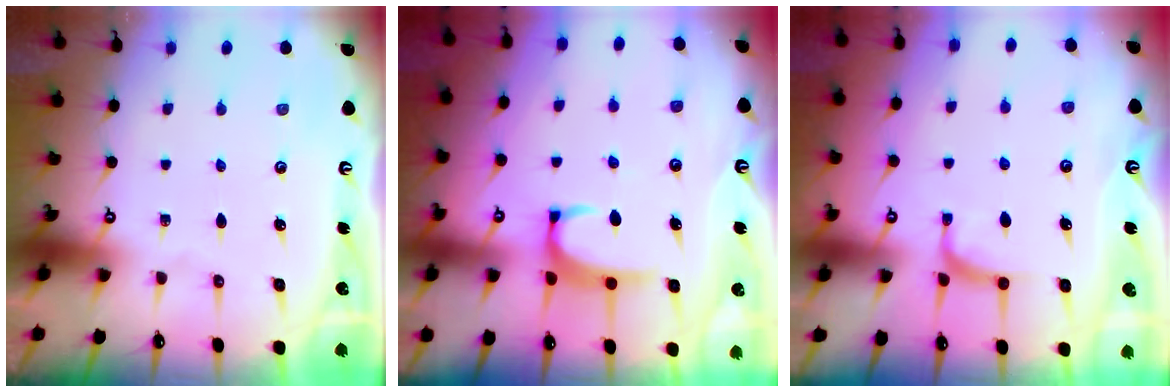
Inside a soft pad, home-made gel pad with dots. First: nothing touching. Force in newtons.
{"total": 2.2, "press": 2.1, "slide": 0.7}
{"total": 0.8, "press": 0.6, "slide": 0.6}